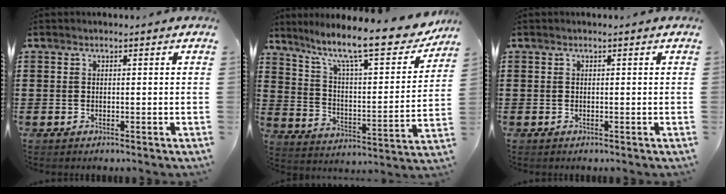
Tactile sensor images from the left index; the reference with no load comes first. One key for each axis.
{"total": 12.5, "fx": 10.2, "fy": 1.1, "fz": 7.1, "tx": -0.150, "ty": -0.069, "tz": 0.167}
{"total": 0.0}